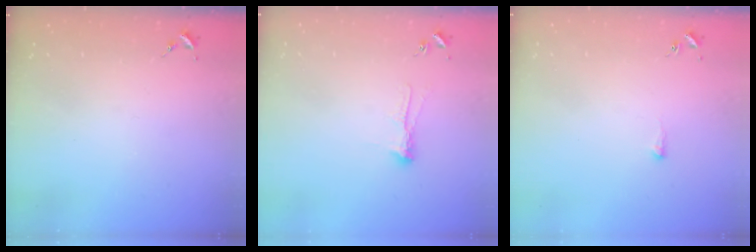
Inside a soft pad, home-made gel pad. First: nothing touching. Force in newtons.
{"total": 6.9, "press": 6.9, "slide": 0.9}
{"total": 3.3, "press": 3.2, "slide": 0.5}